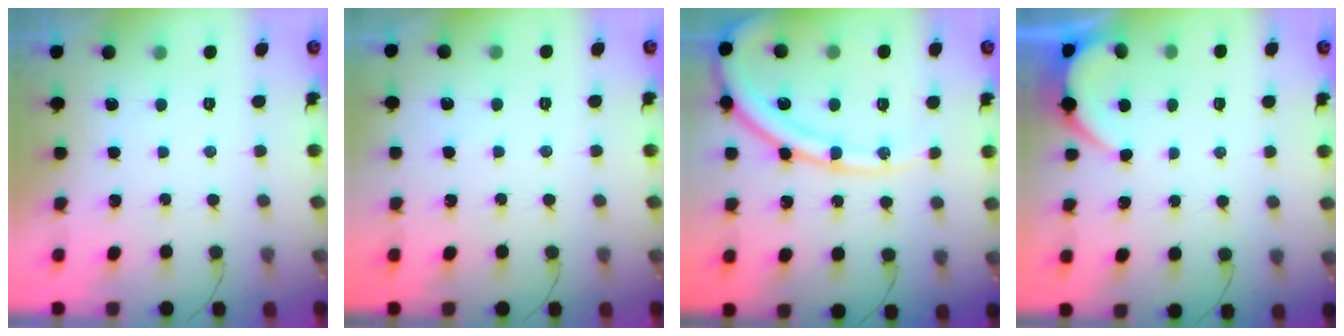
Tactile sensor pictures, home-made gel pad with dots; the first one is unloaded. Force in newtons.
{"total": 1.8, "press": 1.7, "slide": 0.2}
{"total": 15.7, "press": 15.5, "slide": 2.3}
{"total": 2.5, "press": 2.5, "slide": 0.3}